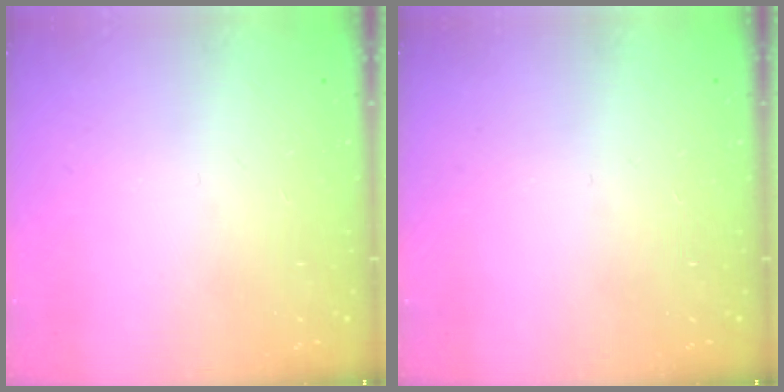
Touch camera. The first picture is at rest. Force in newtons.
{"total": 0.0}